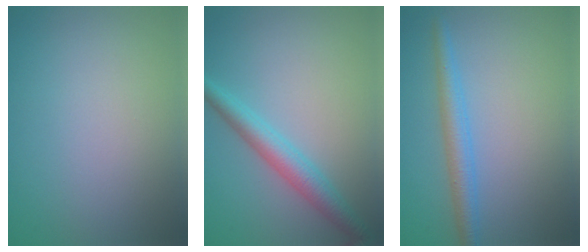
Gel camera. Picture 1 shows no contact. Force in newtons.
{"total": 3.4, "press": 3.4, "slide": 0.1}
{"total": 2.7, "press": 2.7, "slide": 0.1}